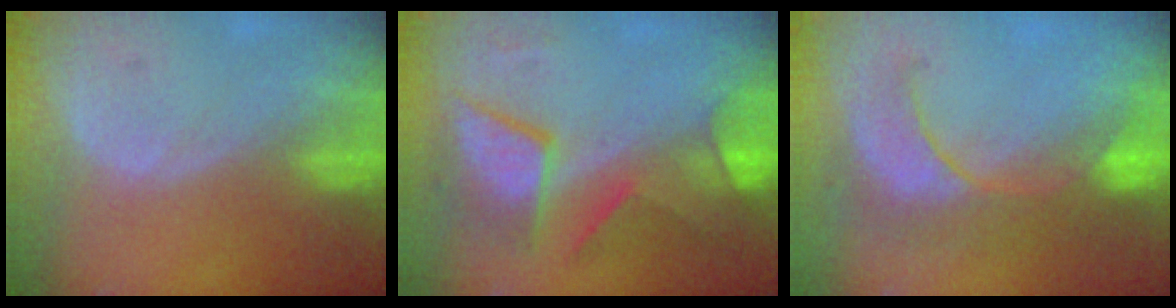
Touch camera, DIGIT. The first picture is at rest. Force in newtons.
{"total": 8.6, "press": 8.6, "slide": 0.4}
{"total": 8.1, "press": 8.1, "slide": 0.7}